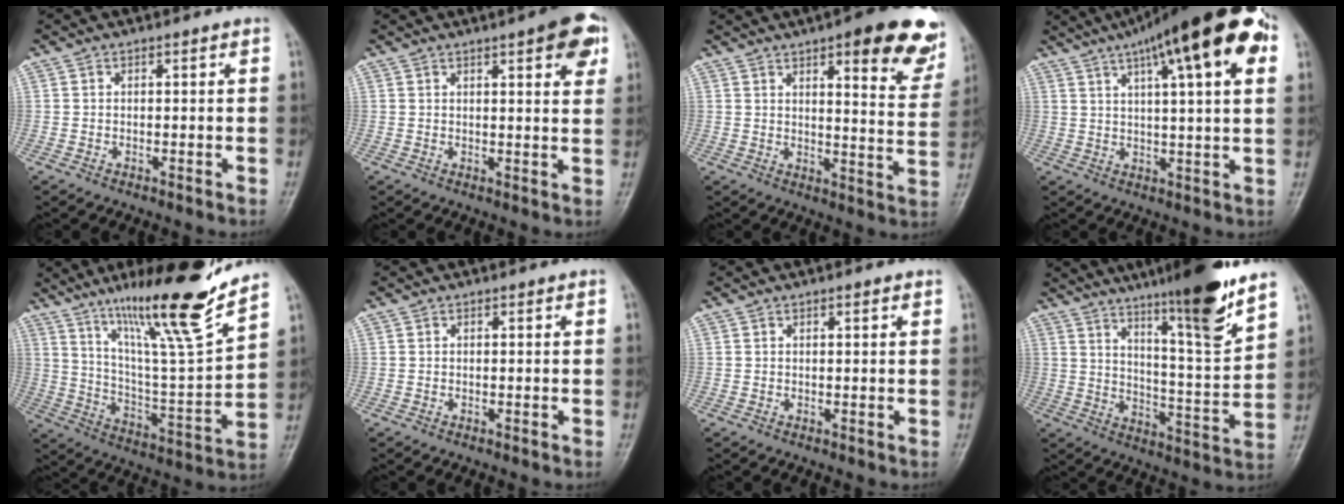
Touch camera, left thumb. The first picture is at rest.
{"total": 7.7, "force": [3.9, 1.9, 6.4], "torque": [-0.064, -0.011, 0.044]}
{"total": 18.1, "force": [10.6, 5.2, 13.7], "torque": [-0.130, -0.049, 0.127]}
{"total": 21.2, "force": [10.0, 4.9, 18.0], "torque": [-0.263, 0.010, 0.146]}
{"total": 20.8, "force": [14.9, 1.5, 14.5], "torque": [-0.211, -0.083, 0.257]}
{"total": 0.0}
{"total": 0.8, "force": [0.5, 0.2, 0.6], "torque": [-0.009, 0.000, 0.007]}
{"total": 17.8, "force": [12.3, 1.5, 12.8], "torque": [-0.176, -0.073, 0.197]}